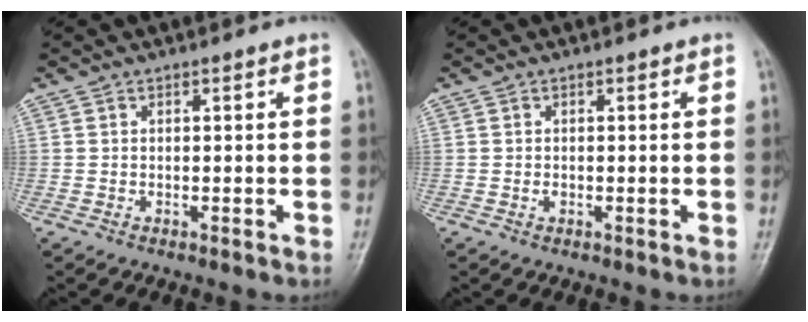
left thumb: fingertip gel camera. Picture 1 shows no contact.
{"total": 0.8, "force": [-0.1, 0.6, 0.5], "torque": [-0.004, 0.001, -0.003]}